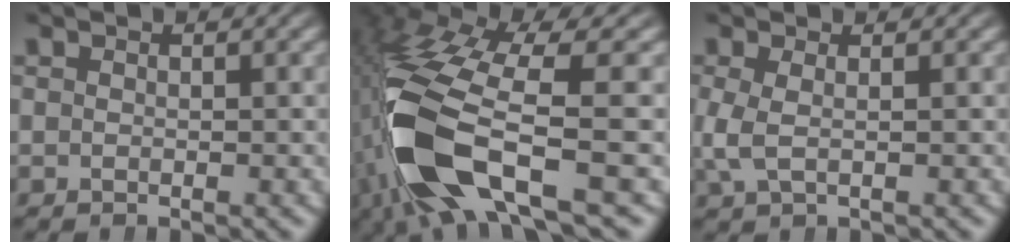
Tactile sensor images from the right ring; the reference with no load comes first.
{"total": 12.5, "force": [-1.5, 6.6, 10.5], "torque": [-0.258, -0.040, -0.006]}
{"total": 2.0, "force": [0.1, 0.9, 1.8], "torque": [-0.053, -0.008, 0.010]}